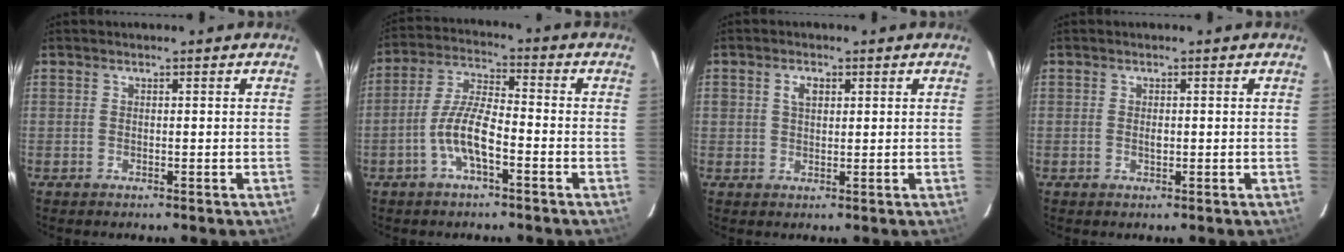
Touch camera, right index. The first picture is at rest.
{"total": 8.4, "force": [-3.7, 2.3, 7.1], "torque": [-0.155, 0.009, -0.071]}
{"total": 2.7, "force": [0.9, 1.9, 1.7], "torque": [-0.029, 0.007, 0.016]}
{"total": 1.4, "force": [-0.1, 0.8, 1.1], "torque": [-0.020, 0.001, -0.003]}